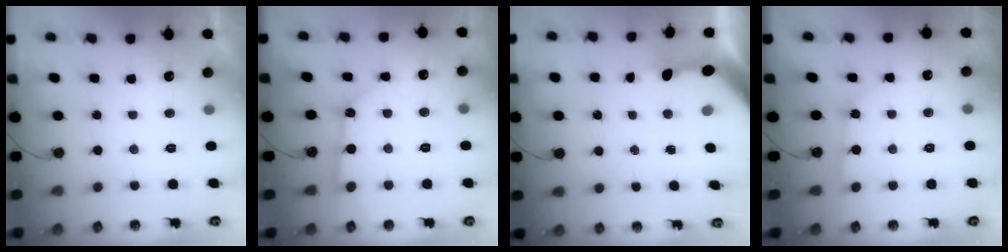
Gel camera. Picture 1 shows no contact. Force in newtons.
{"total": 8.1, "press": 8.0, "slide": 0.8}
{"total": 8.6, "press": 8.5, "slide": 1.0}
{"total": 3.3, "press": 3.3, "slide": 0.3}